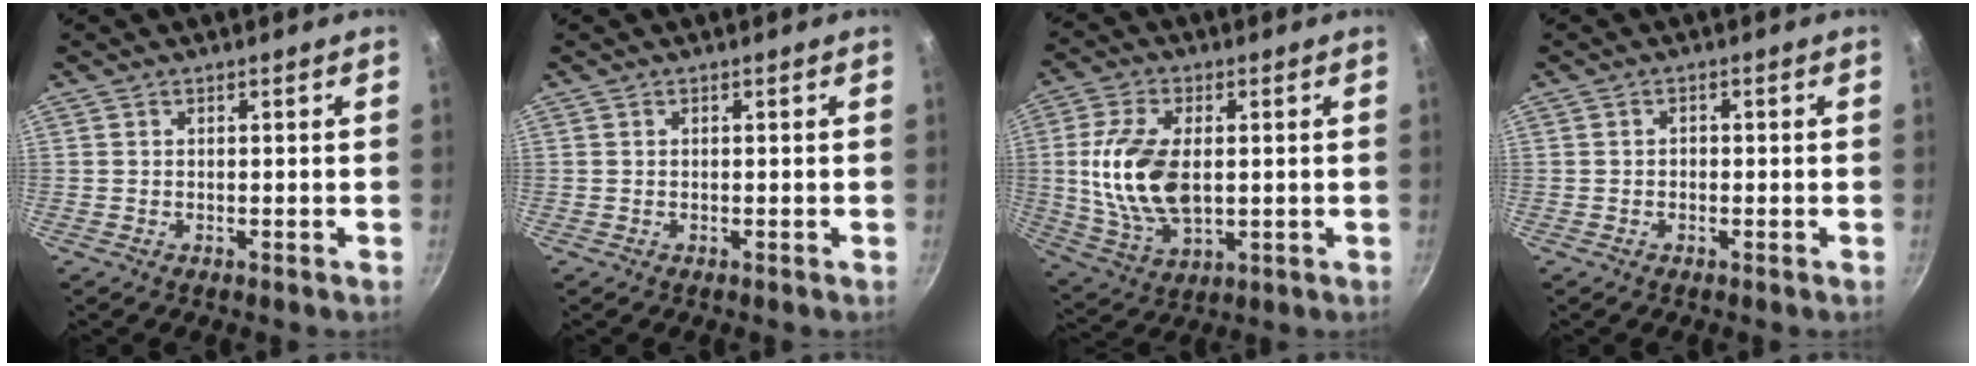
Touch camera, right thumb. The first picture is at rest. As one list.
[{"total": 0.0}, {"total": 14.9, "force": [0.9, 8.5, 12.2], "torque": [-0.229, -0.005, 0.022]}, {"total": 0.9, "force": [-0.3, 0.7, 0.5], "torque": [-0.009, 0.005, -0.004]}]